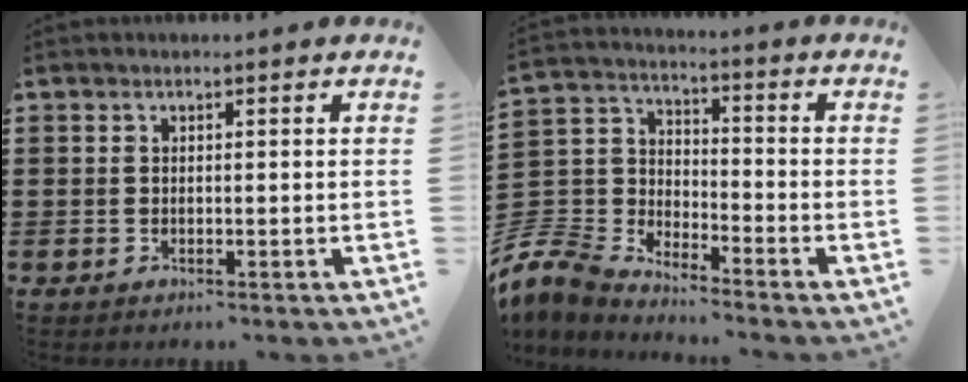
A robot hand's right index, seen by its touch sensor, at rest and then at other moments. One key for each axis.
{"total": 6.7, "fx": -6.0, "fy": 2.8, "fz": 1.0, "tx": -0.075, "ty": -0.011, "tz": -0.133}